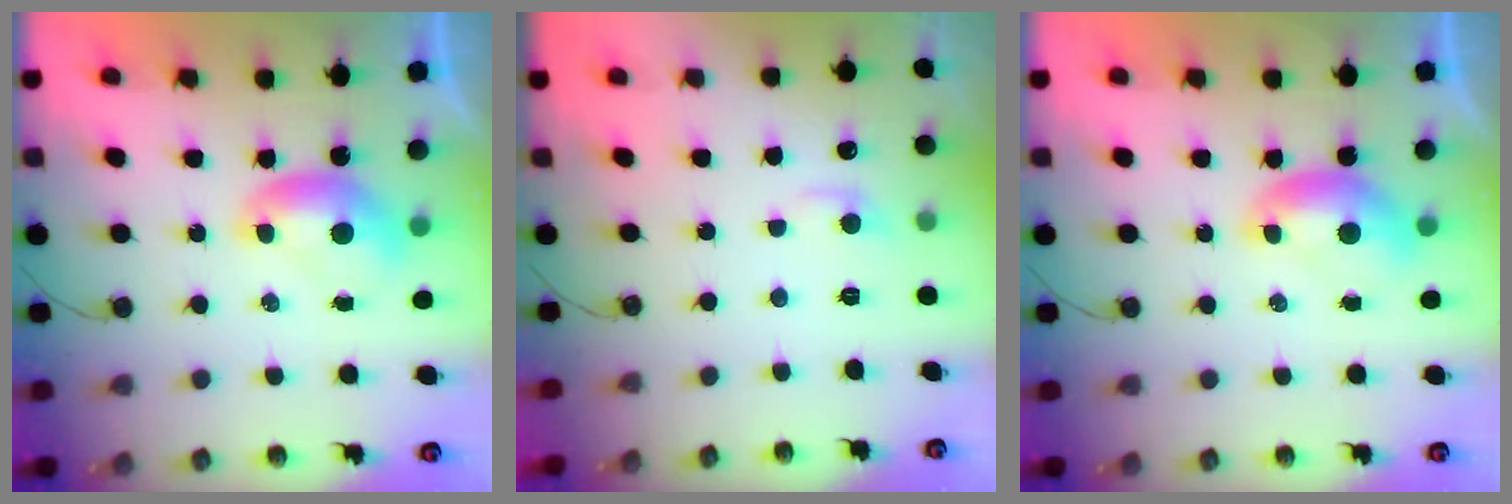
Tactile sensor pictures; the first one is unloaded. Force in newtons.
{"total": 0.9, "press": 0.4, "slide": 0.8}
{"total": 0.0}